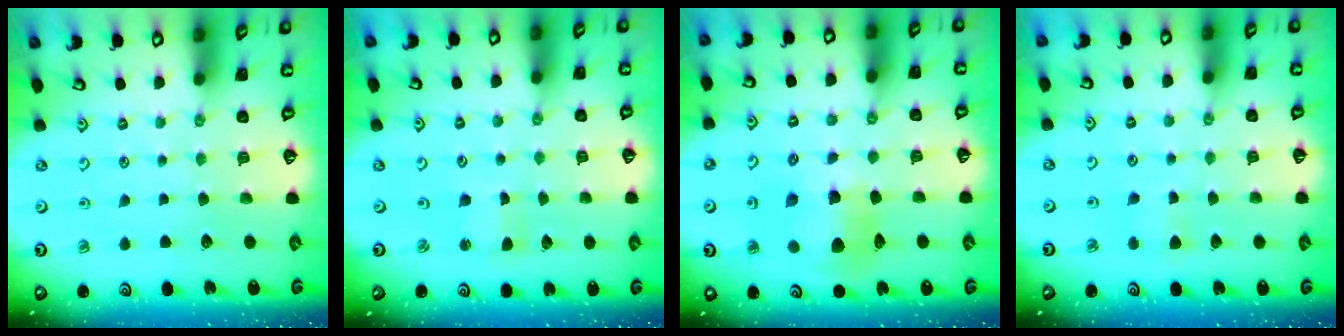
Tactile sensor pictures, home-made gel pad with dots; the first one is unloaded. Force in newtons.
{"total": 1.3, "press": 1.3, "slide": 0.3}
{"total": 11.4, "press": 11.3, "slide": 1.4}
{"total": 3.1, "press": 3.1, "slide": 0.4}